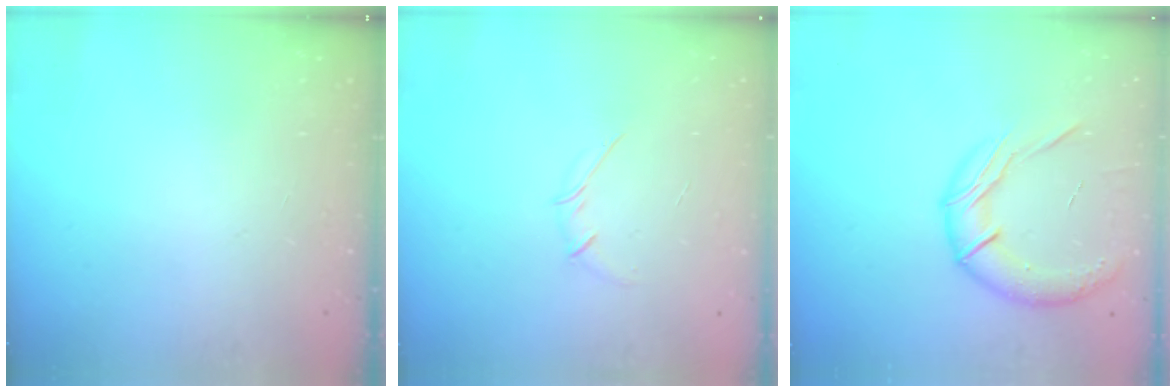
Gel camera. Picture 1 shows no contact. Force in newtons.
{"total": 2.7, "press": 2.6, "slide": 0.6}
{"total": 15.2, "press": 15.0, "slide": 2.3}